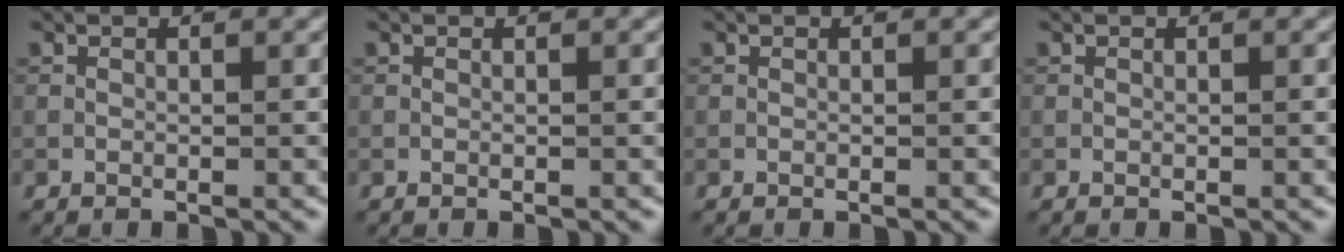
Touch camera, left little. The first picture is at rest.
{"total": 0.0}
{"total": 0.0}
{"total": 0.0}